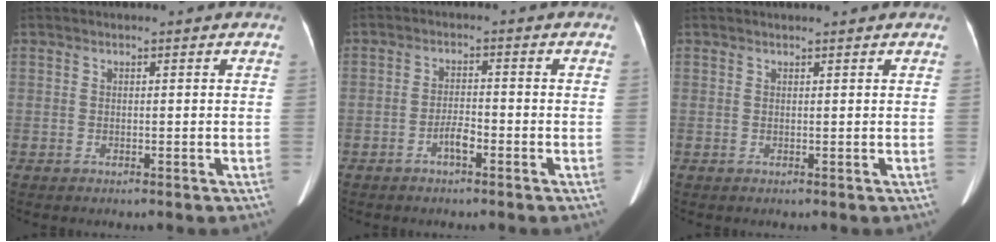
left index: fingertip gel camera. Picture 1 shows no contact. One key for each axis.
{"total": 2.6, "fx": -1.6, "fy": 0.6, "fz": 2.0, "tx": -0.034, "ty": 0.003, "tz": -0.031}
{"total": 1.7, "fx": 1.6, "fy": 0.1, "fz": 0.5, "tx": -0.007, "ty": 0.014, "tz": 0.021}